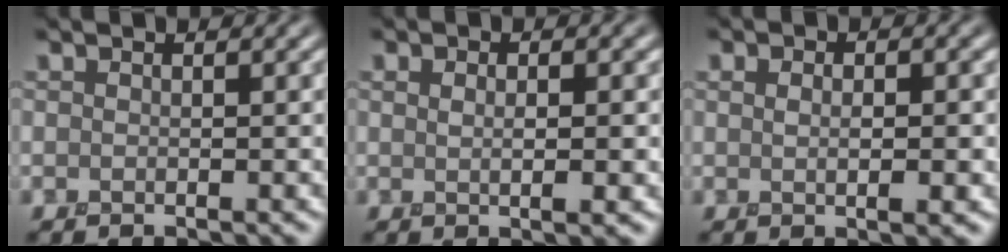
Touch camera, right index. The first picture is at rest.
{"total": 2.2, "force": [0.3, 0.7, 2.0], "torque": [-0.034, -0.004, 0.009]}
{"total": 2.6, "force": [0.2, 1.3, 2.3], "torque": [-0.030, -0.006, 0.006]}